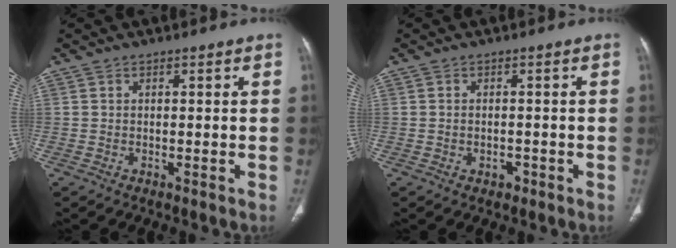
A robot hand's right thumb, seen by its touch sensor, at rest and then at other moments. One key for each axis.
{"total": 1.6, "fx": -0.8, "fy": 1.2, "fz": 0.8, "tx": -0.007, "ty": 0.009, "tz": -0.007}